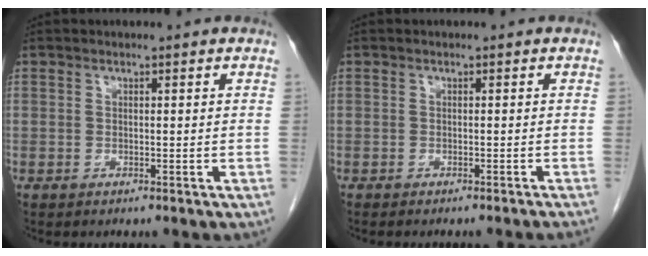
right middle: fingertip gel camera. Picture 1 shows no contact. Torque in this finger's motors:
{"motor_torque": [0.07, -0.02, 0.00, 0.00]}